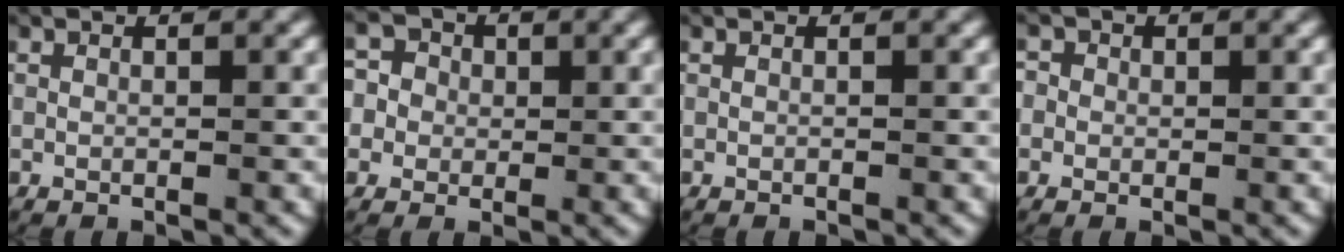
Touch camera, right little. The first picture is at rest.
{"total": 6.3, "force": [0.5, 5.9, 2.2], "torque": [-0.066, -0.005, -0.001]}
{"total": 0.0}
{"total": 2.1, "force": [0.1, 2.0, 0.4], "torque": [-0.010, 0.004, -0.006]}